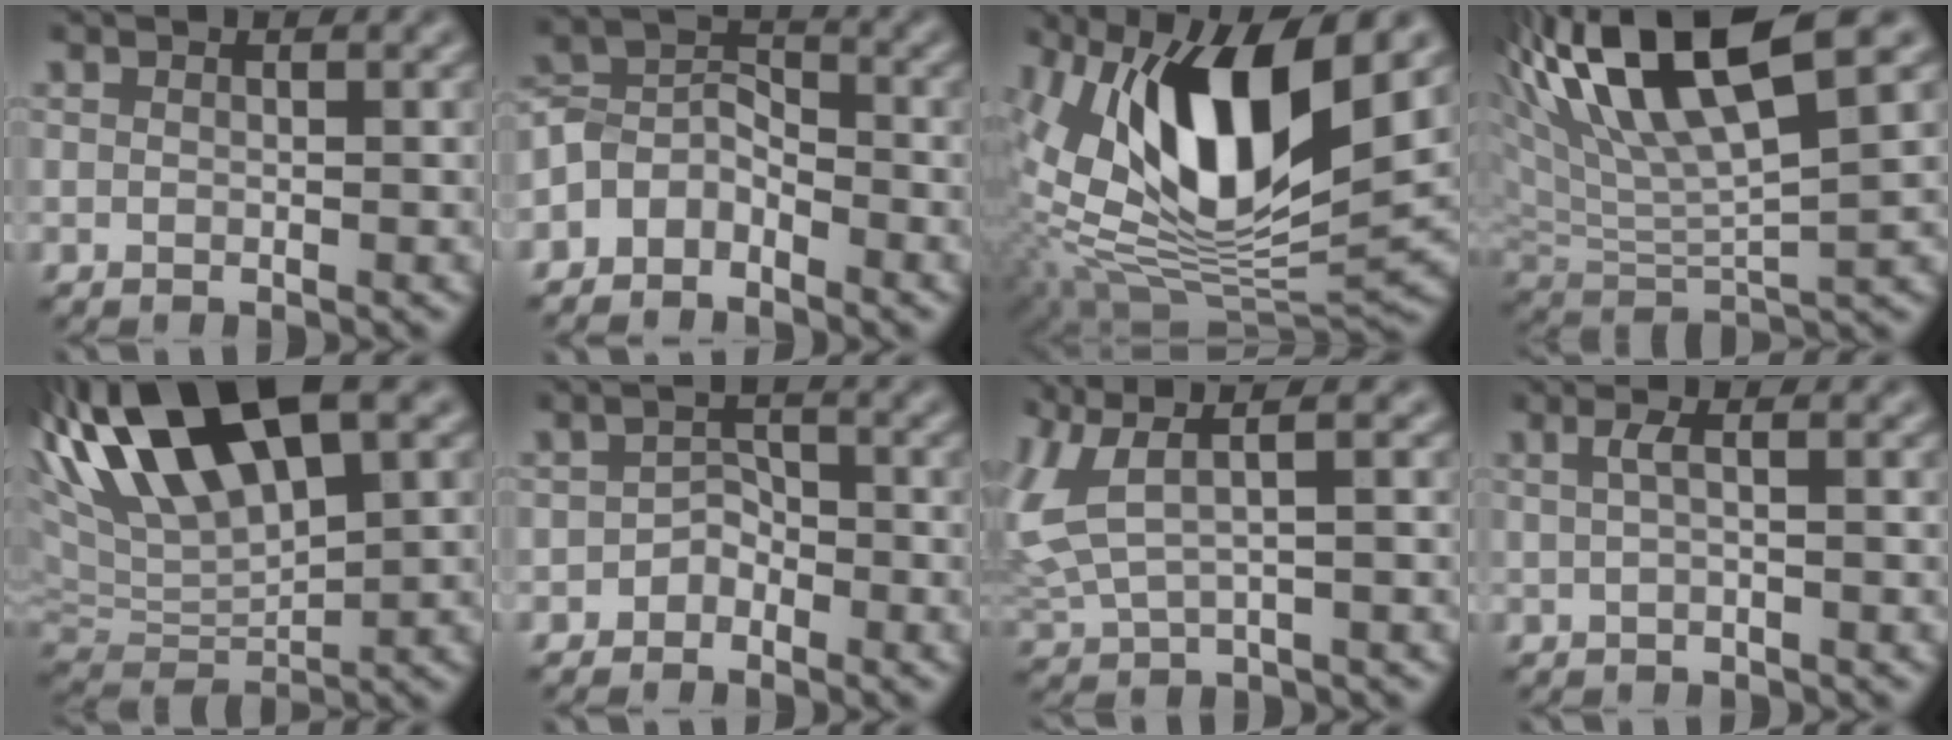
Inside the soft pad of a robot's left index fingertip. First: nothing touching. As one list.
[{"total": 3.4, "force": [-2.5, 2.0, 1.0], "torque": [-0.019, 0.009, -0.058]}, {"total": 13.2, "force": [3.5, 5.3, 11.6], "torque": [-0.214, -0.006, 0.067]}, {"total": 11.9, "force": [5.6, 3.2, 9.9], "torque": [-0.187, 0.022, 0.101]}, {"total": 12.0, "force": [6.1, 4.9, 9.1], "torque": [-0.182, 0.024, 0.111]}, {"total": 1.7, "force": [-1.3, 1.0, 0.4], "torque": [-0.003, 0.009, -0.021]}, {"total": 5.0, "force": [2.3, 1.7, 4.2], "torque": [-0.112, 0.009, 0.051]}, {"total": 1.4, "force": [0.1, 0.4, 1.3], "torque": [-0.026, 0.004, 0.000]}]